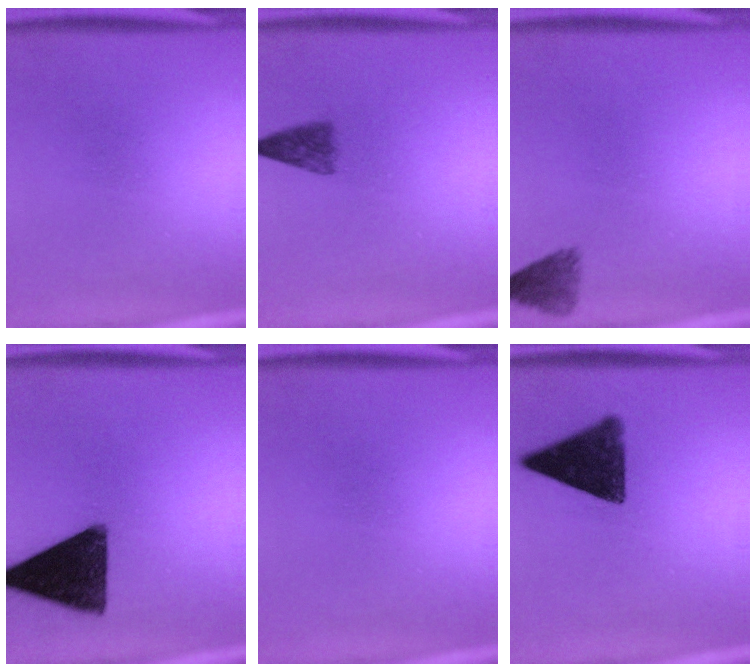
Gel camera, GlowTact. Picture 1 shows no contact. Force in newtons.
{"total": 3.4}
{"total": 3.0}
{"total": 15.0}
{"total": 0.0}
{"total": 12.8}